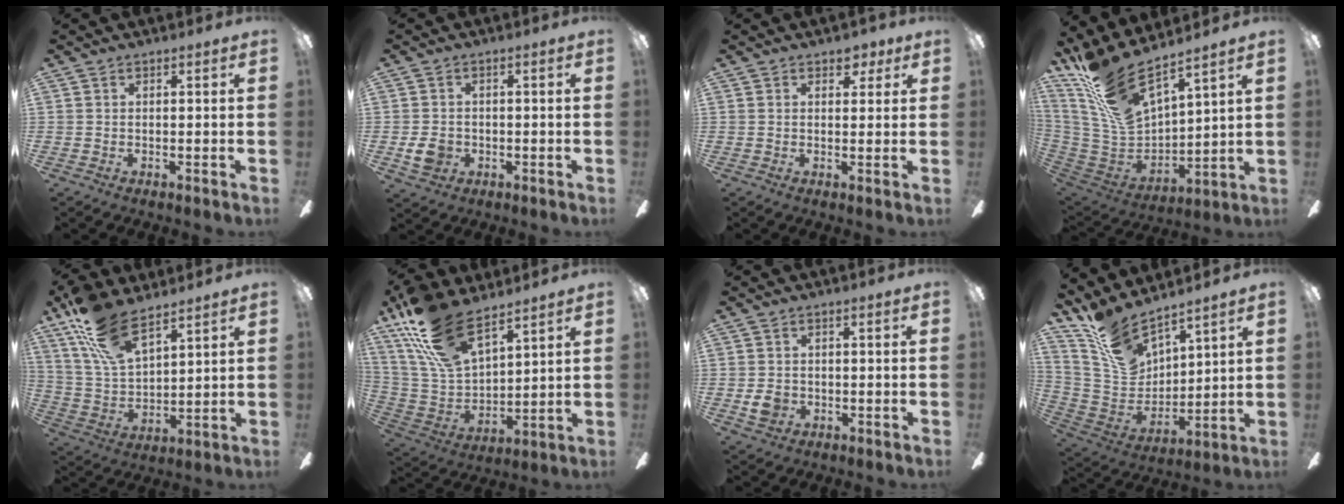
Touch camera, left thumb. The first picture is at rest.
{"total": 4.6, "force": [-0.8, 3.8, 2.4], "torque": [-0.046, 0.002, -0.014]}
{"total": 3.7, "force": [2.4, 2.4, 1.4], "torque": [0.000, -0.006, 0.039]}
{"total": 18.1, "force": [13.8, 5.5, 10.3], "torque": [-0.243, -0.106, 0.245]}
{"total": 16.2, "force": [11.6, 6.8, 9.0], "torque": [-0.193, -0.052, 0.213]}
{"total": 20.3, "force": [14.4, 8.8, 11.2], "torque": [-0.257, -0.076, 0.262]}
{"total": 3.6, "force": [-0.5, 3.0, 1.9], "torque": [-0.030, 0.001, -0.008]}
{"total": 15.0, "force": [11.7, 6.5, 6.6], "torque": [-0.149, -0.070, 0.223]}